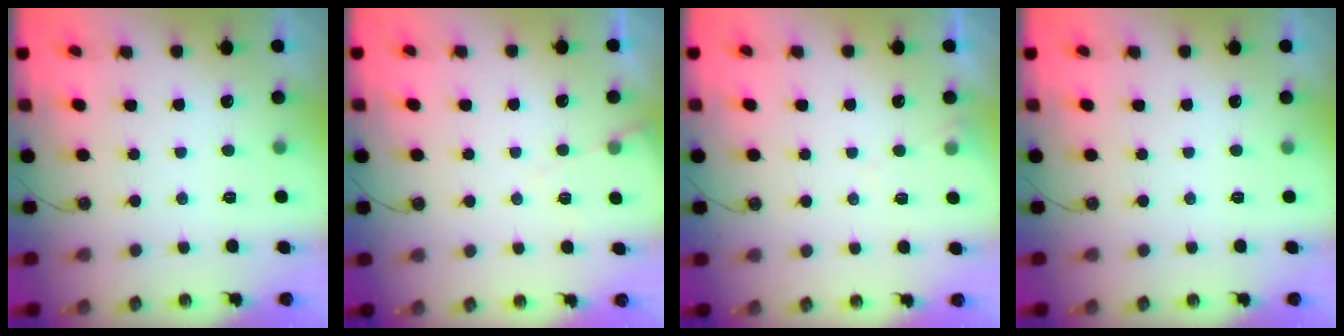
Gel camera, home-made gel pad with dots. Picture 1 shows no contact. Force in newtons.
{"total": 4.6, "press": 4.5, "slide": 0.6}
{"total": 5.0, "press": 4.9, "slide": 0.8}
{"total": 0.0}